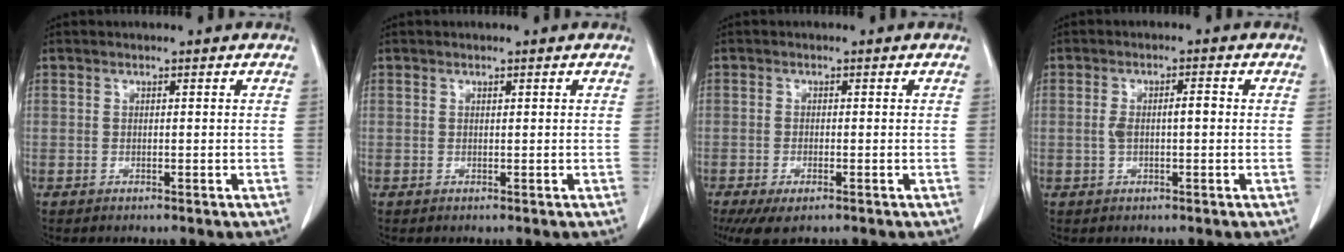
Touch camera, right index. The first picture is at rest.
{"total": 0.0}
{"total": 4.3, "force": [-2.6, 1.3, 3.2], "torque": [-0.056, -0.010, -0.038]}
{"total": 3.5, "force": [0.0, 1.1, 3.4], "torque": [-0.070, 0.013, 0.003]}